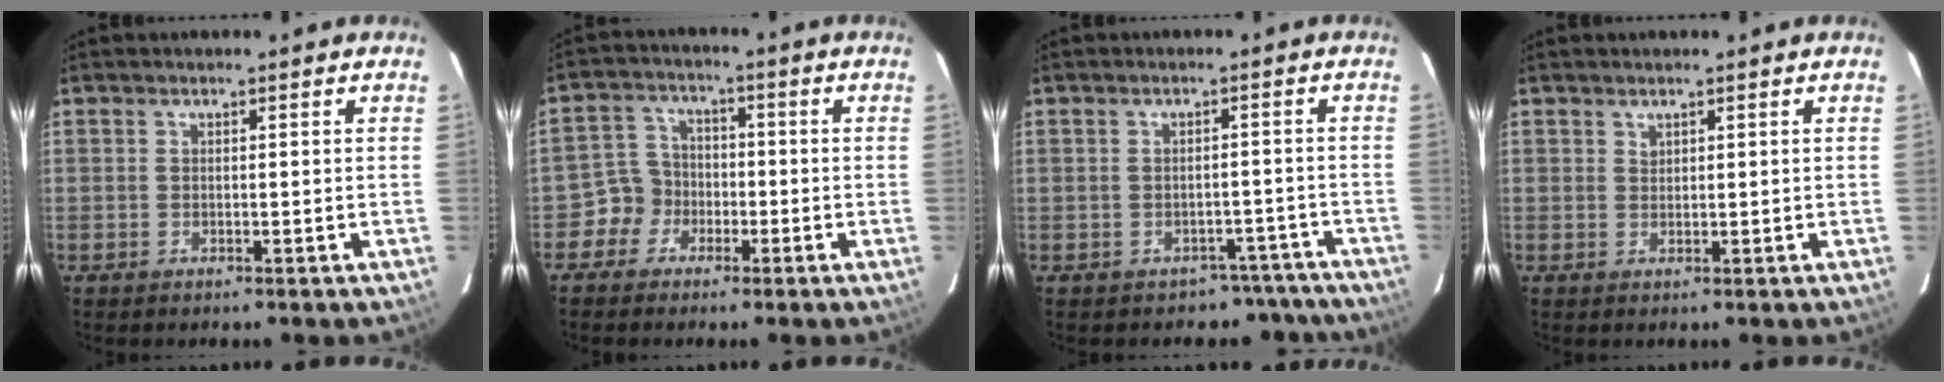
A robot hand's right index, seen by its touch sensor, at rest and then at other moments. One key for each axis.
{"total": 5.3, "fx": -2.6, "fy": 4.6, "fz": 0.2, "tx": -0.008, "ty": 0.025, "tz": -0.053}
{"total": 7.2, "fx": -5.9, "fy": 4.2, "fz": -0.1, "tx": 0.023, "ty": 0.047, "tz": -0.050}
{"total": 0.7, "fx": 0.7, "fy": 0.1, "fz": 0.1, "tx": -0.001, "ty": 0.002, "tz": 0.015}